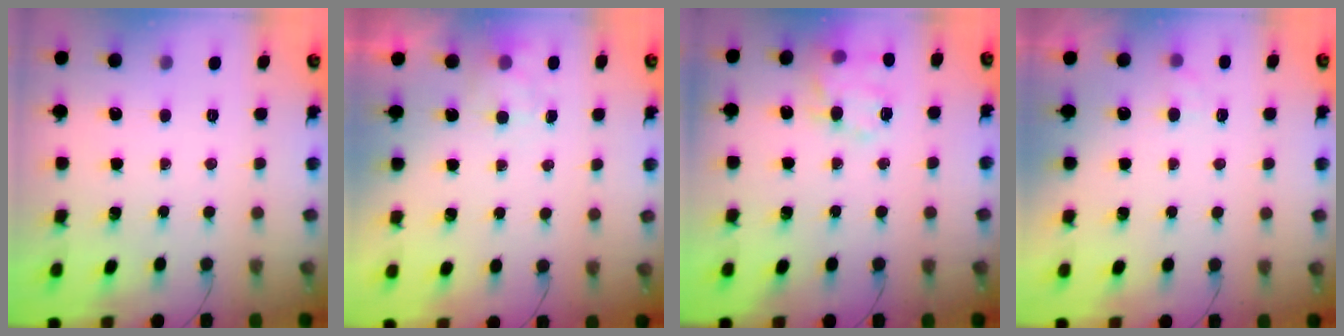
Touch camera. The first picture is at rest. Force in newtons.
{"total": 3.0, "press": 2.7, "slide": 1.4}
{"total": 16.2, "press": 16.1, "slide": 2.5}
{"total": 2.7, "press": 2.5, "slide": 1.1}